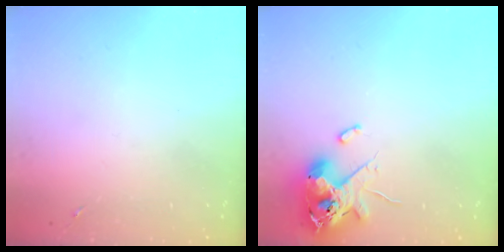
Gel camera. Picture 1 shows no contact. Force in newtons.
{"total": 12.5, "press": 12.3, "slide": 2.0}